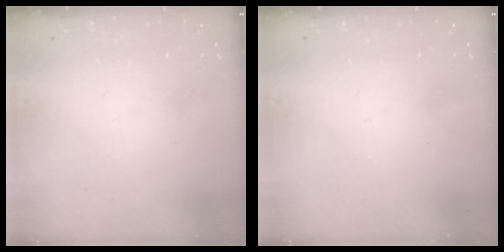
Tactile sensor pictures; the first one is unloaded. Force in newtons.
{"total": 0.0}